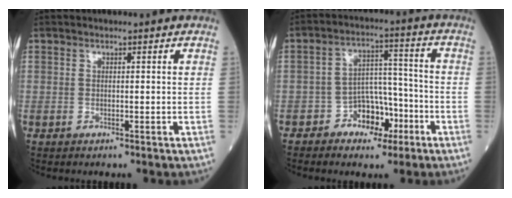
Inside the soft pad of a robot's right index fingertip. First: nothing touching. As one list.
[{"total": 7.0, "force": [-3.8, 4.4, 3.9], "torque": [-0.063, 0.024, -0.061]}]